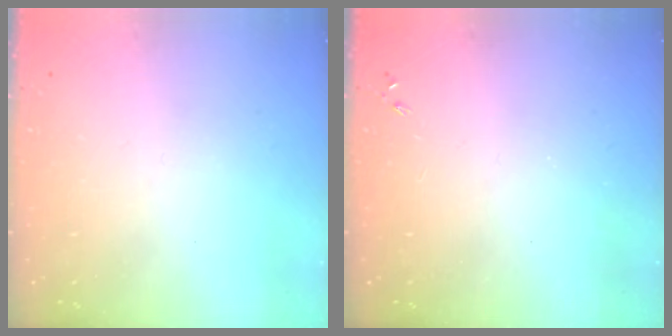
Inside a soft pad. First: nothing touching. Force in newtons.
{"total": 0.0}